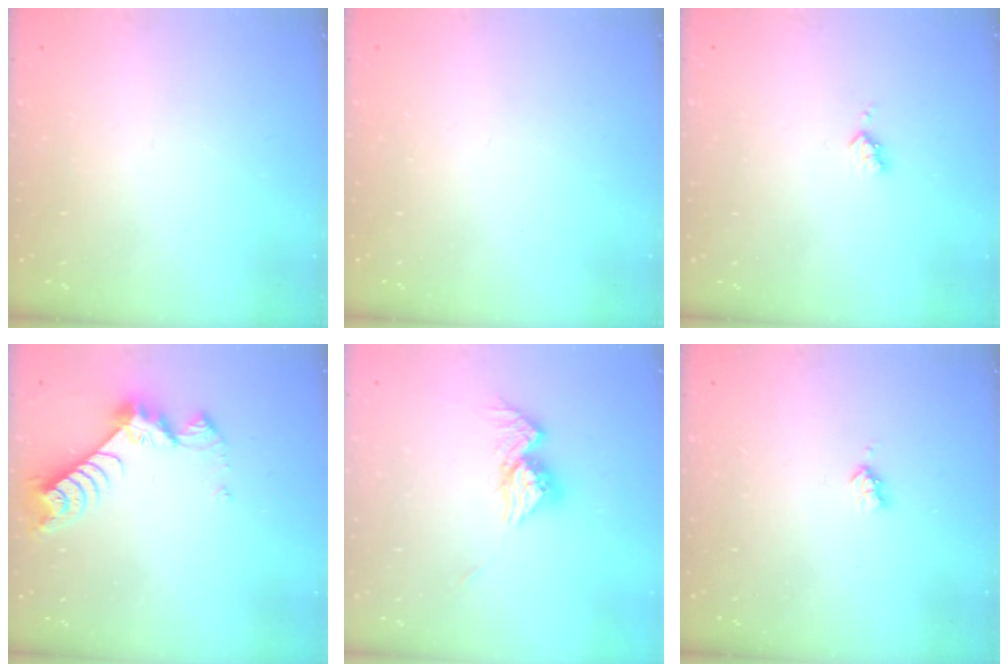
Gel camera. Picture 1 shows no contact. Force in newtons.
{"total": 0.0}
{"total": 3.2, "press": 3.2, "slide": 0.4}
{"total": 9.4, "press": 9.4, "slide": 0.7}
{"total": 10.7, "press": 10.6, "slide": 0.9}
{"total": 2.9, "press": 2.9, "slide": 0.5}